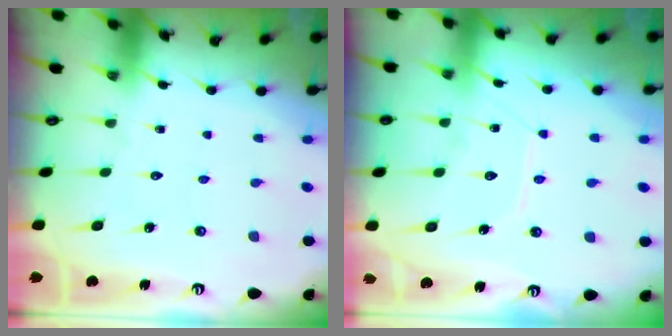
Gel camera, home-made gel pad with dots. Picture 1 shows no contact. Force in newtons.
{"total": 9.9, "press": 9.8, "slide": 0.9}